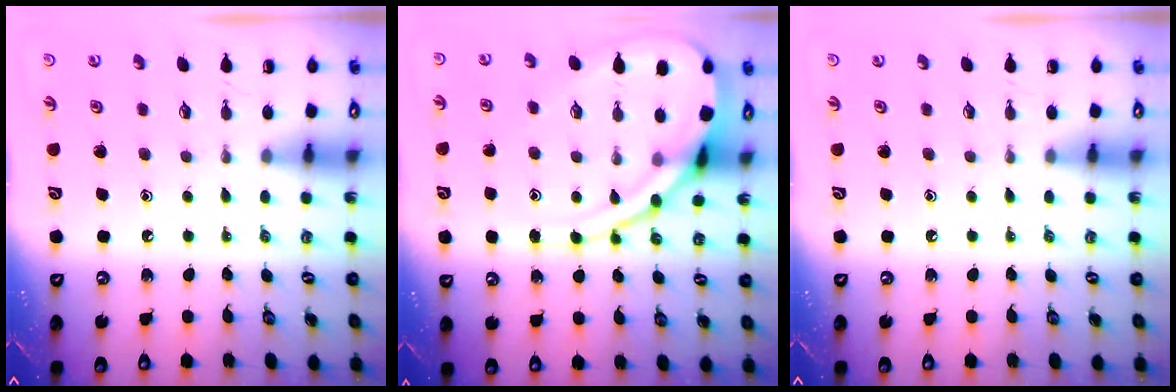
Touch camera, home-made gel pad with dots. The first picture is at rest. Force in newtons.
{"total": 13.9, "press": 13.8, "slide": 1.2}
{"total": 0.0}